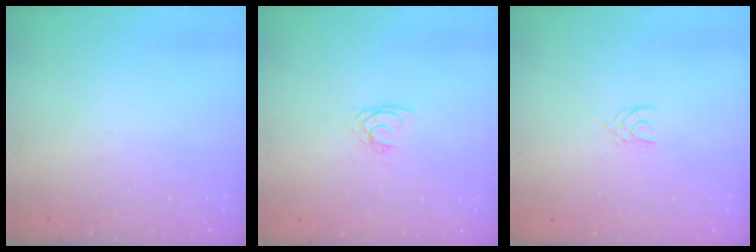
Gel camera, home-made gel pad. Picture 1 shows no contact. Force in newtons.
{"total": 2.2, "press": 2.2, "slide": 0.2}
{"total": 2.5, "press": 2.5, "slide": 0.4}